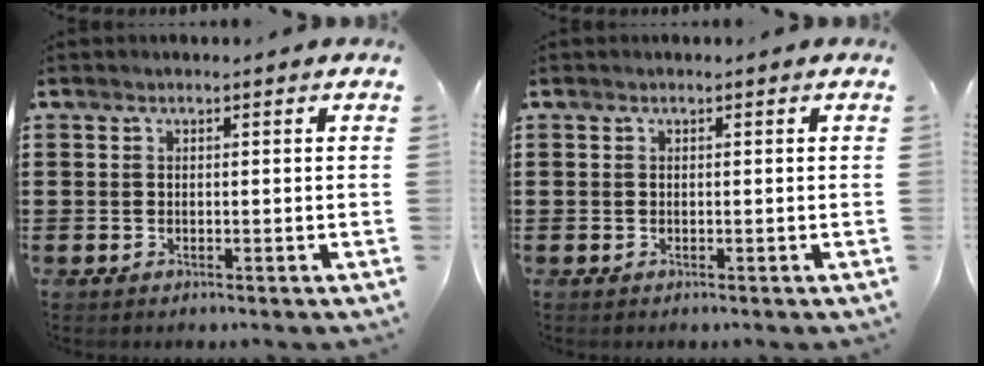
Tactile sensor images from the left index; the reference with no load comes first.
{"total": 0.0}